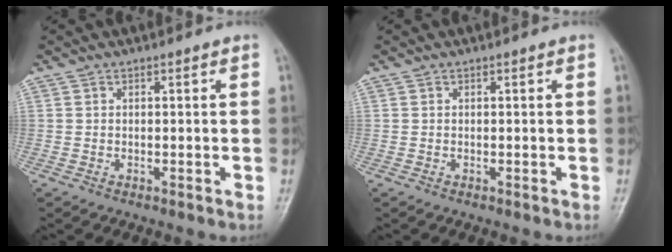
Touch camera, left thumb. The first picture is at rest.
{"total": 0.0}